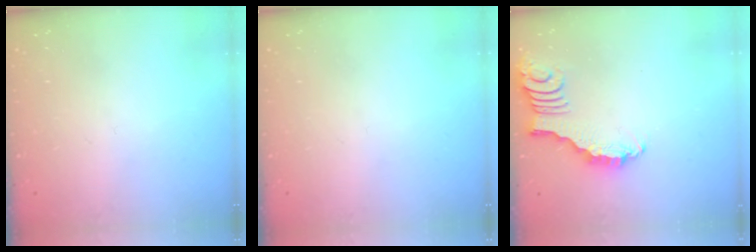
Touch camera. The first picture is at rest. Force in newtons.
{"total": 0.0}
{"total": 2.4, "press": 2.4, "slide": 0.2}